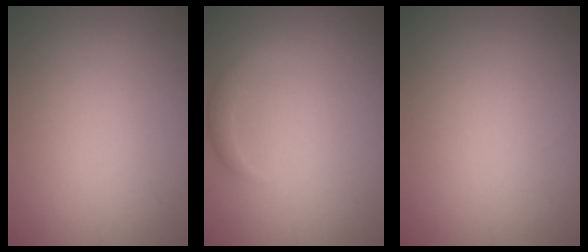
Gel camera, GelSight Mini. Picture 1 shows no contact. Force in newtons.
{"total": 1.7, "press": 1.7, "slide": 0.1}
{"total": 0.0}